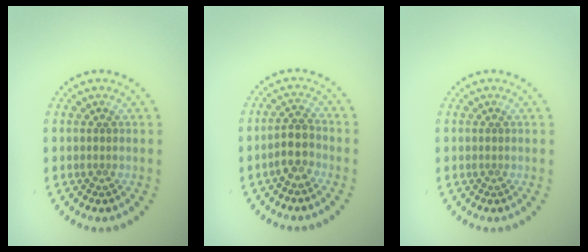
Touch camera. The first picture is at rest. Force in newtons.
{"total": 2.5, "press": 2.1, "slide": 1.2}
{"total": 0.0}